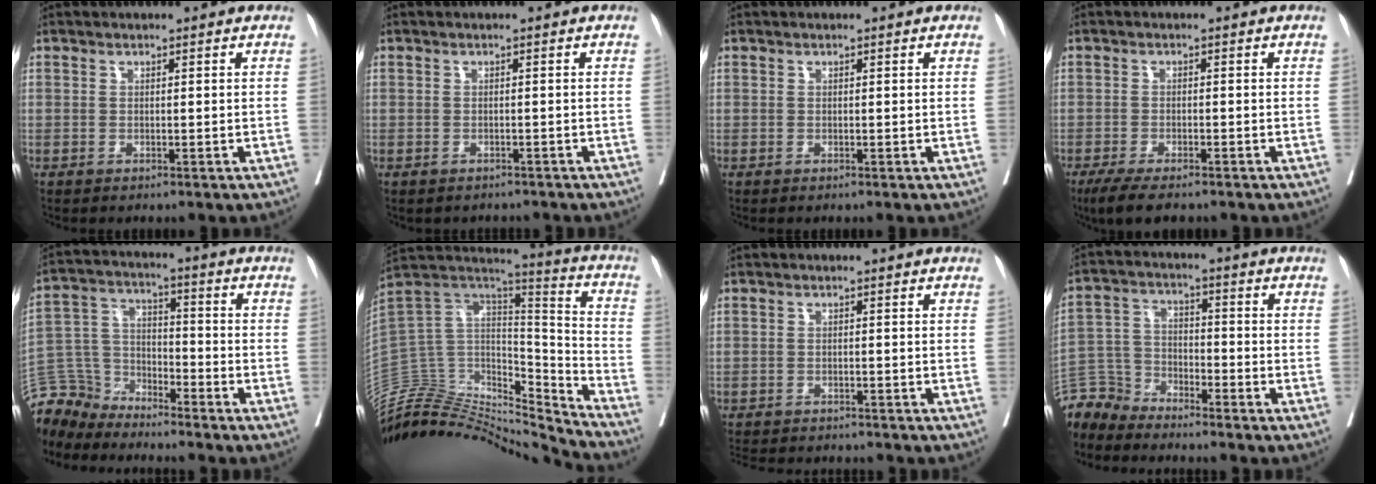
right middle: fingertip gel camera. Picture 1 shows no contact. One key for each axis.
{"total": 1.9, "fx": -1.8, "fy": 0.7, "fz": 0.1, "tx": -0.004, "ty": 0.000, "tz": -0.025}
{"total": 0.0}
{"total": 6.1, "fx": -4.7, "fy": 1.2, "fz": 3.6, "tx": -0.058, "ty": -0.013, "tz": -0.077}
{"total": 9.6, "fx": -9.4, "fy": 2.0, "fz": -0.1, "tx": -0.005, "ty": 0.024, "tz": -0.193}
{"total": 27.8, "fx": -26.7, "fy": 5.2, "fz": 5.5, "tx": -0.139, "ty": 0.033, "tz": -0.432}
{"total": 10.0, "fx": -9.3, "fy": 1.9, "fz": 3.1, "tx": -0.056, "ty": -0.006, "tz": -0.126}
{"total": 6.5, "fx": -6.4, "fy": 0.7, "fz": -0.8, "tx": 0.012, "ty": 0.009, "tz": -0.133}